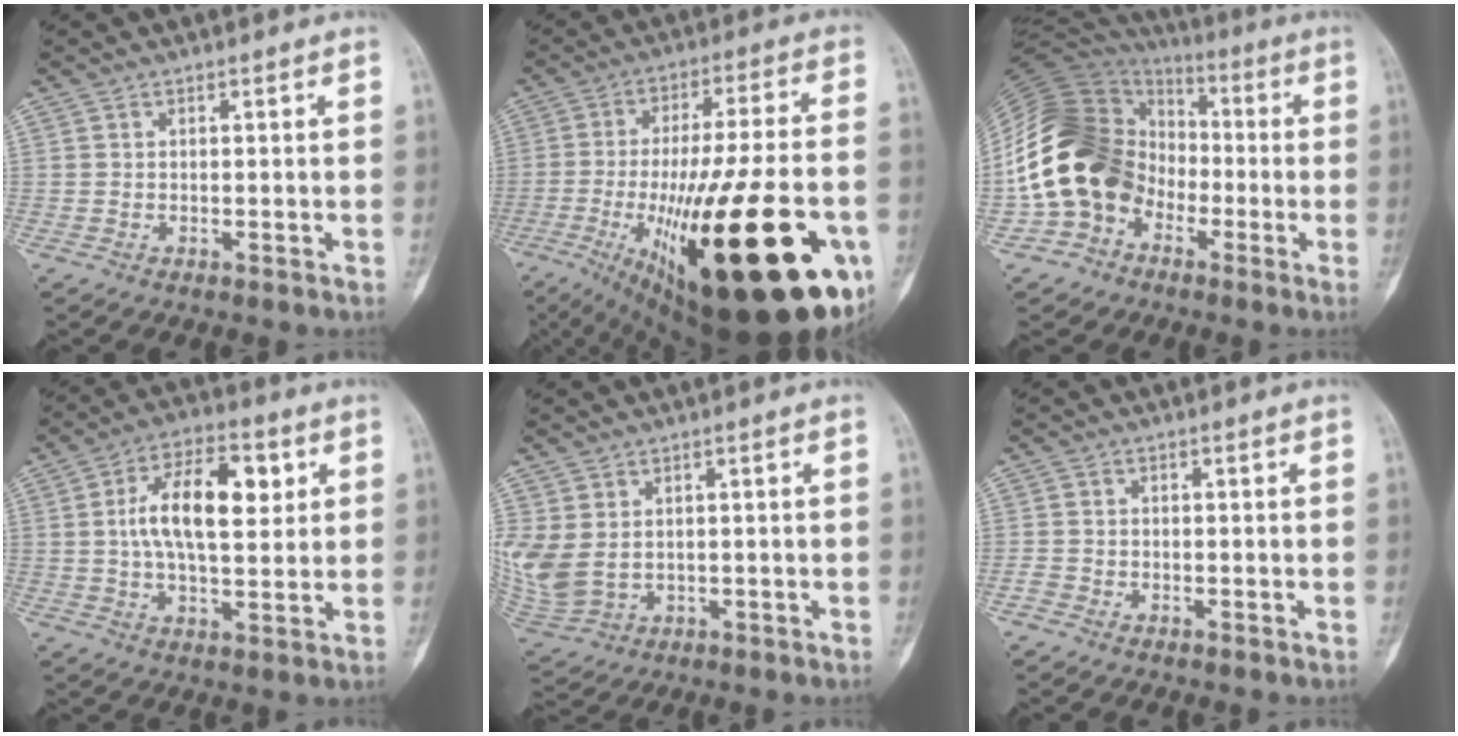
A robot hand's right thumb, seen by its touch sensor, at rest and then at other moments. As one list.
[{"total": 39.2, "force": [-11.9, 12.5, 35.2], "torque": [-0.491, 0.015, -0.165]}, {"total": 20.1, "force": [-5.2, 16.1, 10.9], "torque": [-0.199, 0.067, -0.100]}, {"total": 14.4, "force": [3.1, 7.1, 12.1], "torque": [-0.189, 0.003, 0.048]}, {"total": 10.2, "force": [1.1, 7.7, 6.6], "torque": [-0.168, -0.007, 0.046]}, {"total": 1.6, "force": [-0.9, 1.2, 0.4], "torque": [-0.006, 0.005, -0.022]}]